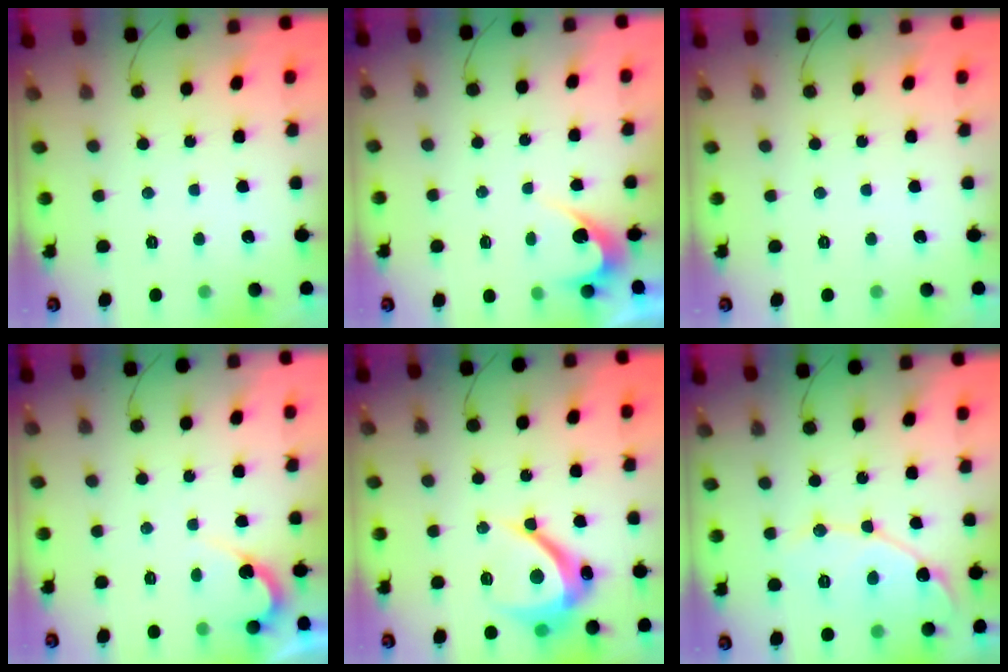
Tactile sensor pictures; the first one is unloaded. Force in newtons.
{"total": 3.2, "press": 3.2, "slide": 0.3}
{"total": 0.0}
{"total": 4.3, "press": 4.2, "slide": 0.3}
{"total": 10.8, "press": 10.8, "slide": 0.6}
{"total": 11.6, "press": 11.6, "slide": 0.9}